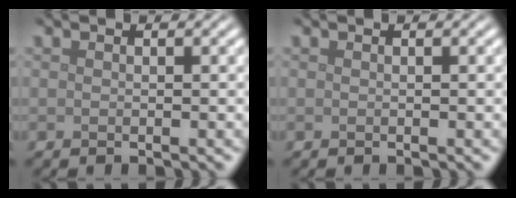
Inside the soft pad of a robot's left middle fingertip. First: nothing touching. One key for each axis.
{"total": 0.0}